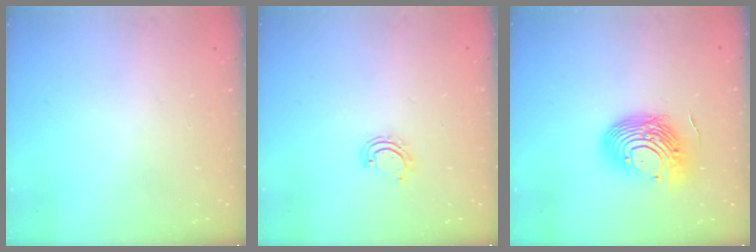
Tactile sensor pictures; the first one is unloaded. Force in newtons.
{"total": 3.2, "press": 3.1, "slide": 0.2}
{"total": 12.7, "press": 12.3, "slide": 2.9}